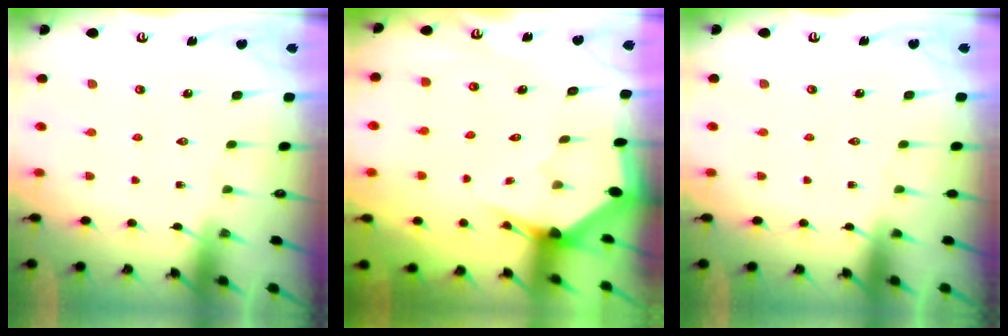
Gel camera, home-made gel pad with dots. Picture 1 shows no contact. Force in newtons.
{"total": 2.9, "press": 2.9, "slide": 0.1}
{"total": 0.0}